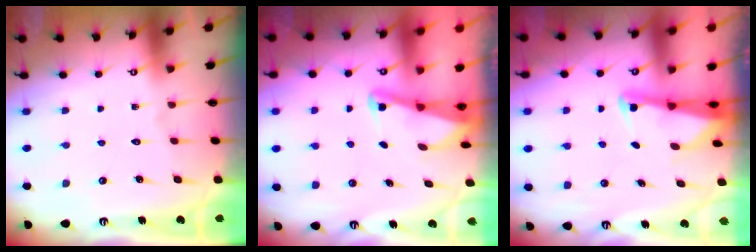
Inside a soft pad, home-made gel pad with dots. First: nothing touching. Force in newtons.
{"total": 2.0, "press": 2.0, "slide": 0.4}
{"total": 2.4, "press": 2.4, "slide": 0.2}